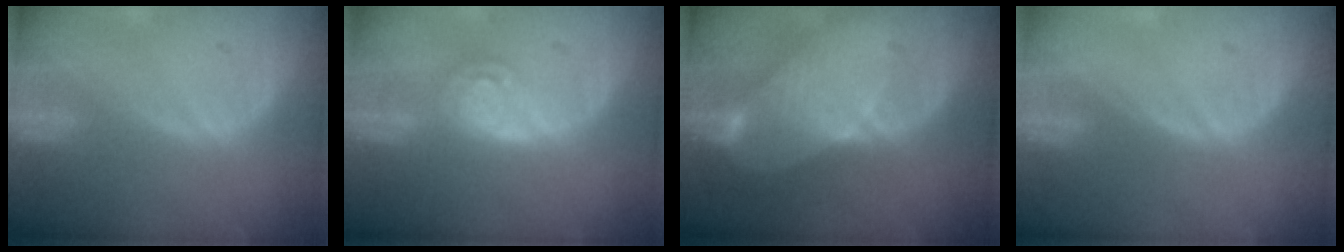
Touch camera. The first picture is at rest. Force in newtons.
{"total": 5.5, "press": 4.8, "slide": 2.6}
{"total": 8.2, "press": 7.3, "slide": 3.6}
{"total": 0.0}